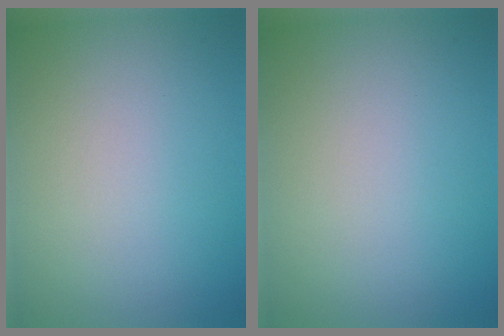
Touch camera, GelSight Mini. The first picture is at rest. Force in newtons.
{"total": 0.0}